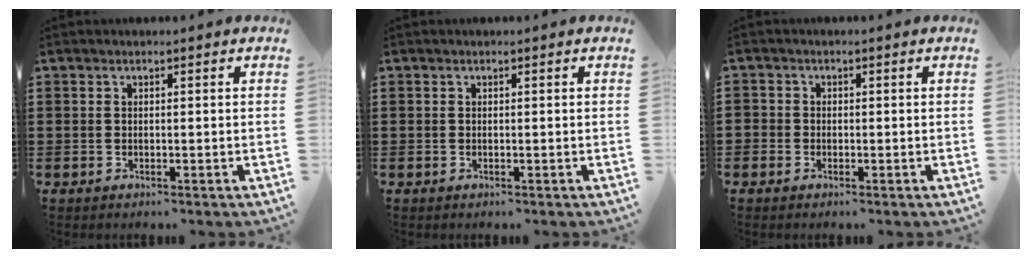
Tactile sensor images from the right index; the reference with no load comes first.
{"total": 0.0}
{"total": 0.9, "force": [-0.5, 0.7, 0.0], "torque": [-0.003, 0.003, -0.011]}